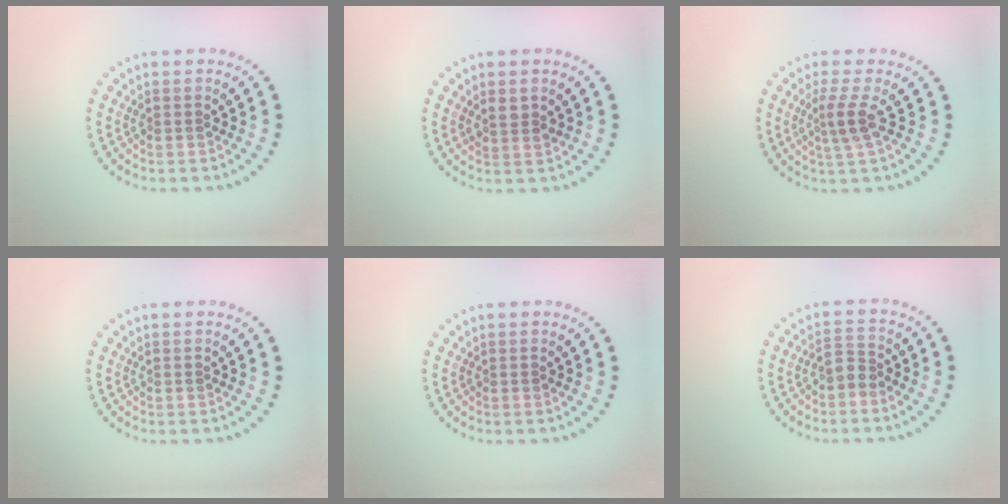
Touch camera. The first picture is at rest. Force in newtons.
{"total": 1.4, "press": 1.3, "slide": 0.5}
{"total": 2.5, "press": 1.8, "slide": 1.7}
{"total": 0.0}
{"total": 0.0}
{"total": 1.8, "press": 1.5, "slide": 1.1}